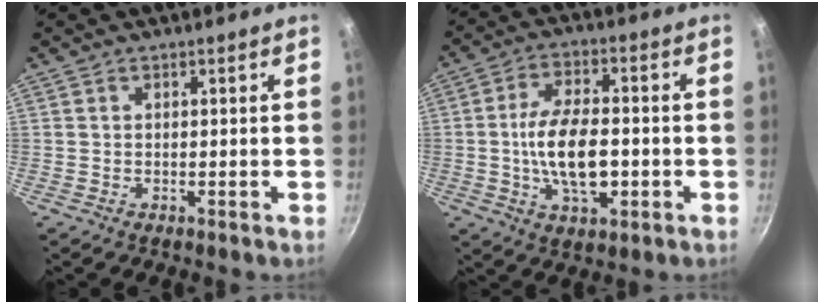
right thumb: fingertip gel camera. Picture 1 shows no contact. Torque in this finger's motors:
{"motor_torque": [2.60, 1.77, 1.50, -1.27, 0.52]}